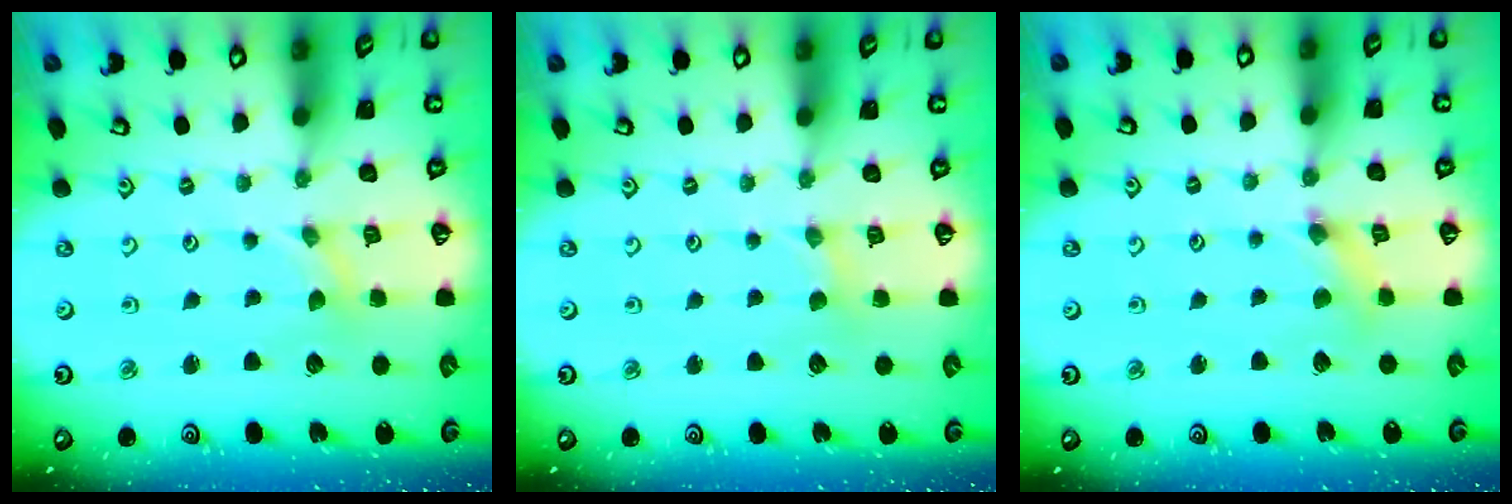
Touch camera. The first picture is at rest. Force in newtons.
{"total": 1.7, "press": 1.7, "slide": 0.3}
{"total": 2.1, "press": 2.1, "slide": 0.2}